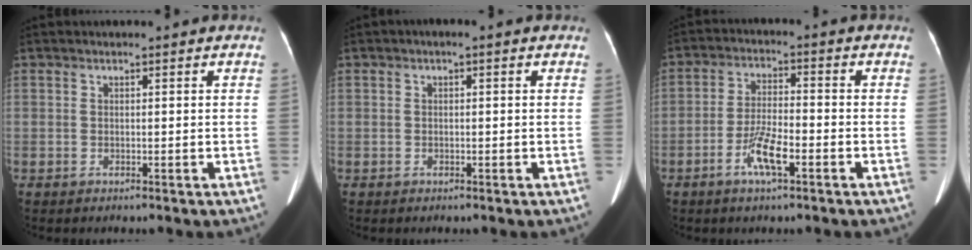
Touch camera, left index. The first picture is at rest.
{"total": 0.9, "force": [0.2, 0.2, 0.8], "torque": [-0.012, 0.005, -0.001]}
{"total": 6.2, "force": [-3.2, 1.1, 5.2], "torque": [-0.106, -0.002, -0.063]}